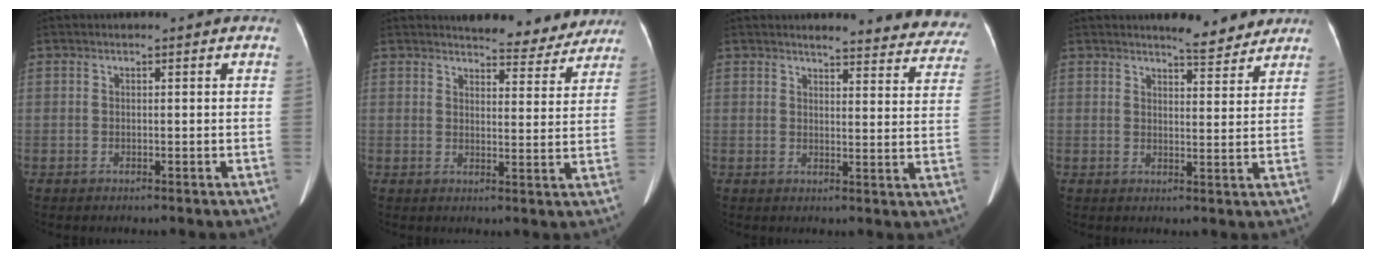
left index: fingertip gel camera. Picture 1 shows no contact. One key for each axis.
{"total": 8.9, "fx": 8.5, "fy": 2.0, "fz": 1.7, "tx": -0.009, "ty": -0.014, "tz": 0.091}
{"total": 13.7, "fx": 13.1, "fy": 2.4, "fz": 3.2, "tx": -0.003, "ty": -0.047, "tz": 0.122}
{"total": 5.1, "fx": 4.8, "fy": 1.0, "fz": 1.6, "tx": -0.026, "ty": -0.005, "tz": 0.060}